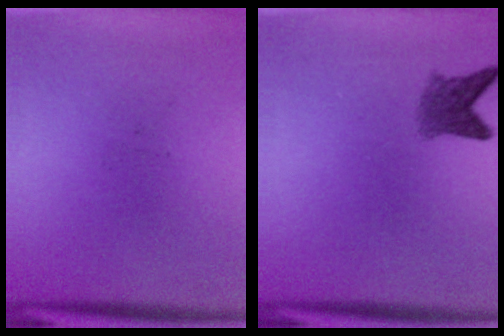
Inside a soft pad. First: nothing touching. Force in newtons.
{"total": 3.3}